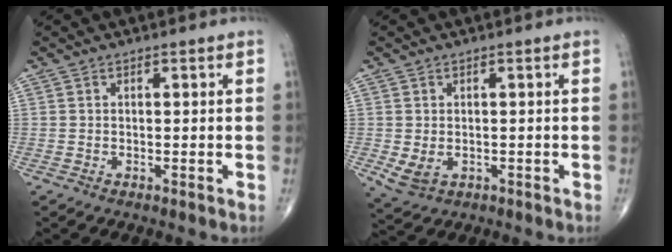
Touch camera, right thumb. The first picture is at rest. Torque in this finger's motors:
{"motor_torque": [-0.08, 0.86, -0.01, -0.11, 0.04]}